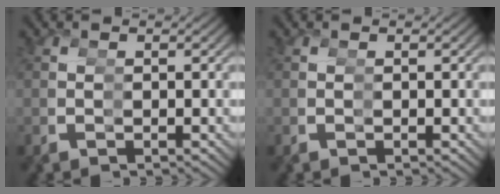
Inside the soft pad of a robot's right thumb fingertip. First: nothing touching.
{"total": 0.0}